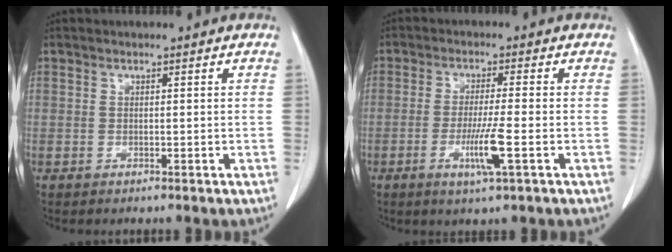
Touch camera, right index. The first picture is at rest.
{"total": 5.8, "force": [-2.0, -0.5, 5.4], "torque": [-0.104, -0.015, -0.037]}